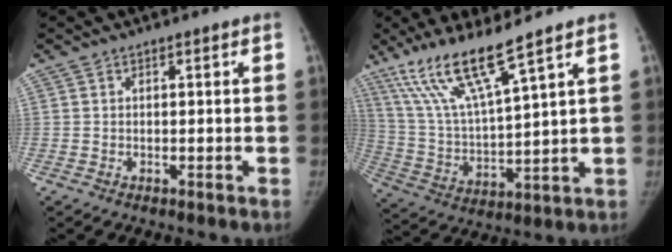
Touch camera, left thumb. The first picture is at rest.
{"total": 13.9, "force": [9.7, 1.1, 9.9], "torque": [-0.196, -0.048, 0.202]}